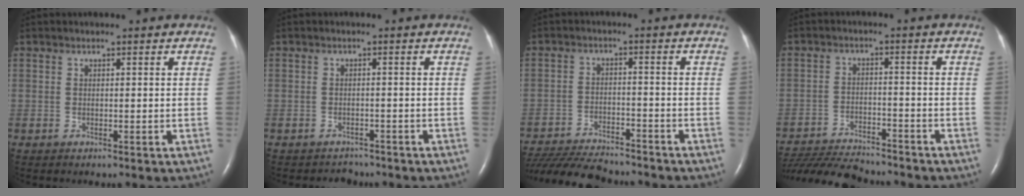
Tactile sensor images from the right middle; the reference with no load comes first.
{"total": 2.8, "force": [-2.6, 1.1, -0.3], "torque": [-0.003, -0.001, -0.040]}
{"total": 16.3, "force": [-14.8, 2.7, 6.3], "torque": [-0.136, -0.029, -0.228]}
{"total": 14.9, "force": [-13.9, 1.8, 5.2], "torque": [-0.103, -0.022, -0.215]}